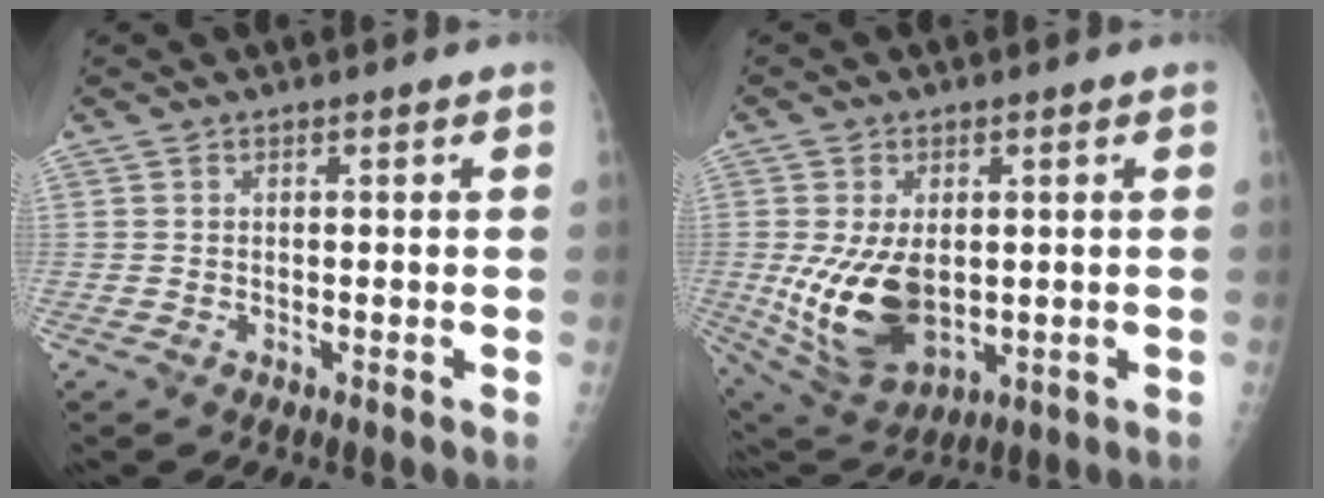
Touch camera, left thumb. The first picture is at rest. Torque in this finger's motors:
{"motor_torque": [0.96, 1.11, 1.52, -0.08, 0.16]}